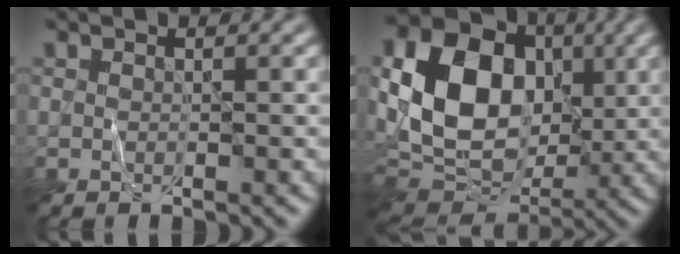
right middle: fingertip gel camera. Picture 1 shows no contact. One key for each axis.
{"total": 12.3, "fx": 1.5, "fy": 9.1, "fz": 8.2, "tx": -0.153, "ty": 0.002, "tz": 0.020}